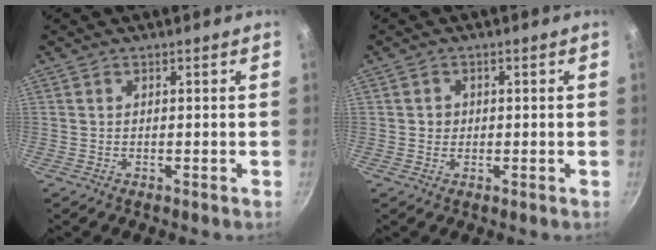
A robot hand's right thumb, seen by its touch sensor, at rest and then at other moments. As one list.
[{"total": 1.7, "force": [0.1, 1.6, 0.5], "torque": [0.002, 0.003, -0.001]}]